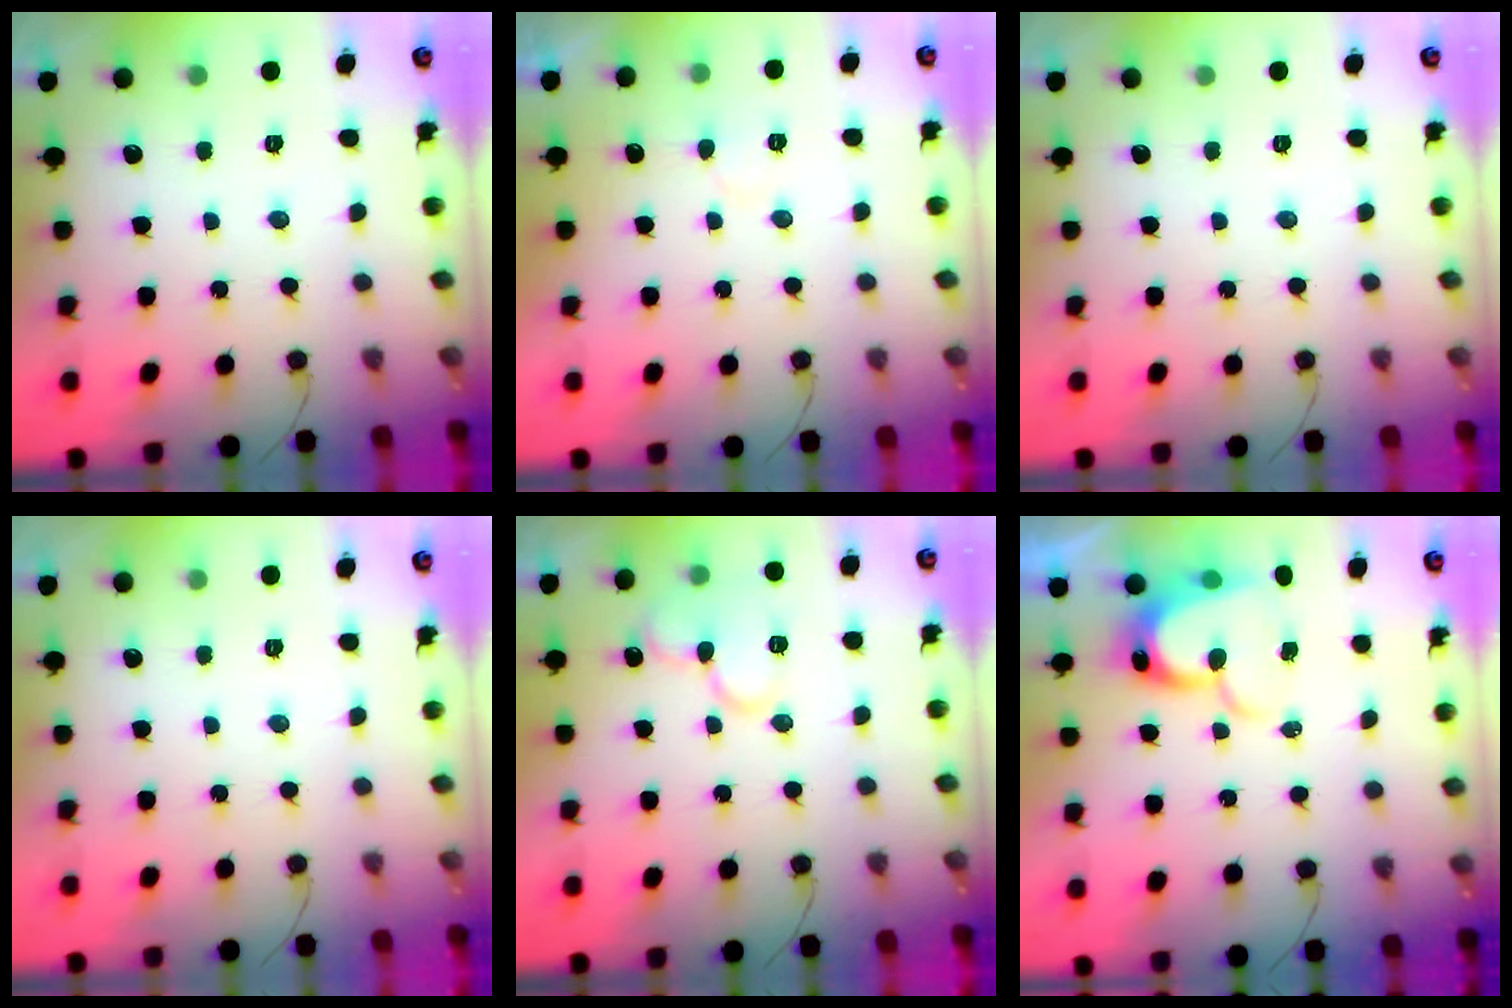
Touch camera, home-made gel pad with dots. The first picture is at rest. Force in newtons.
{"total": 5.6, "press": 5.6, "slide": 0.5}
{"total": 0.0}
{"total": 0.0}
{"total": 12.4, "press": 12.3, "slide": 1.5}
{"total": 11.4, "press": 11.3, "slide": 1.4}